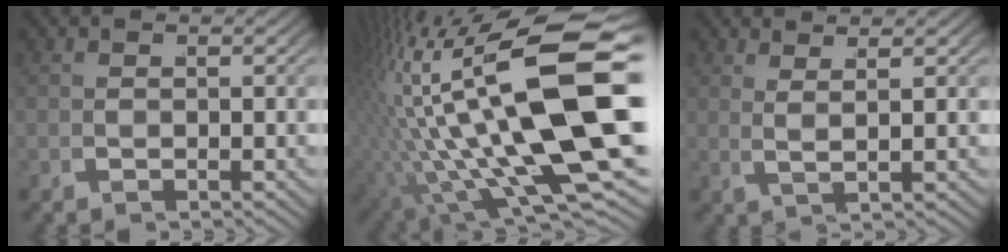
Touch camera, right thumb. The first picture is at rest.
{"total": 18.9, "force": [-0.2, 8.8, 16.7], "torque": [-0.306, -0.044, 0.016]}
{"total": 2.7, "force": [2.3, -1.2, 0.8], "torque": [-0.006, 0.015, 0.036]}